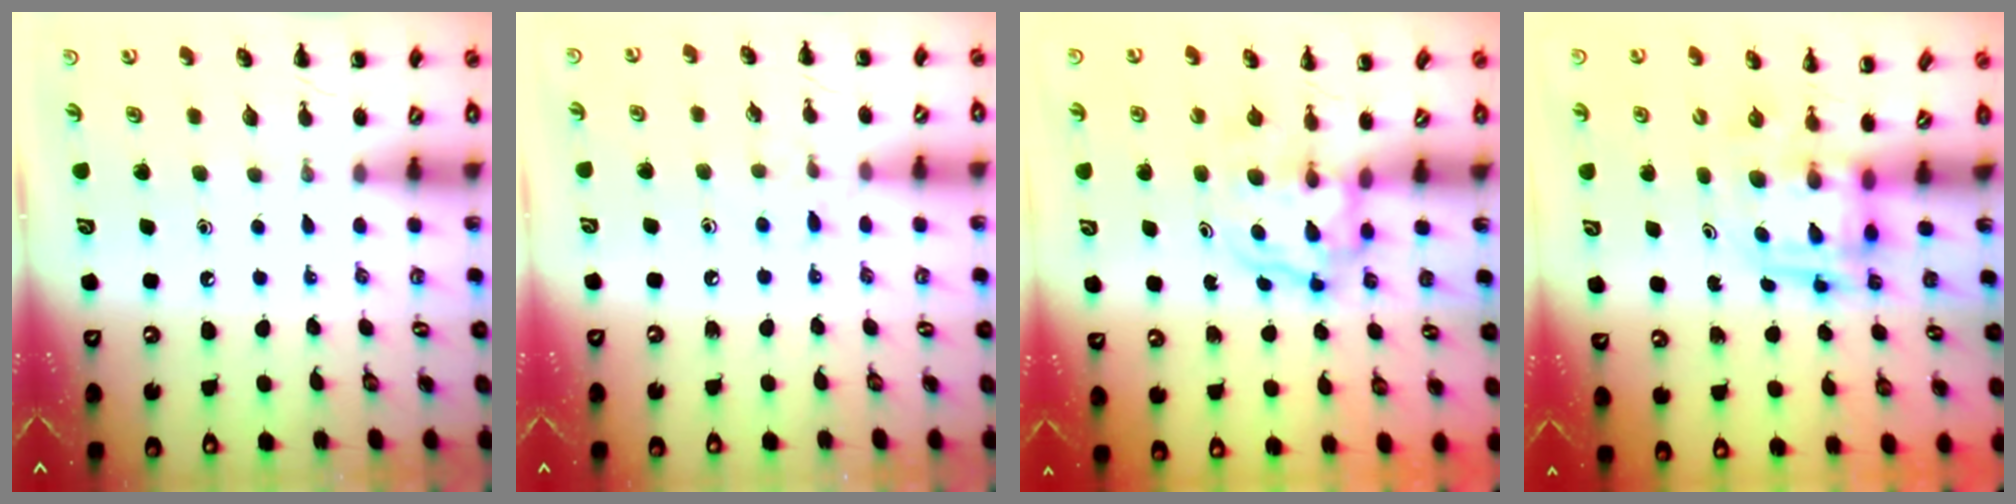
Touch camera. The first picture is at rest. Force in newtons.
{"total": 6.2, "press": 5.7, "slide": 2.4}
{"total": 3.9, "press": 3.9, "slide": 0.5}
{"total": 3.9, "press": 3.9, "slide": 0.7}